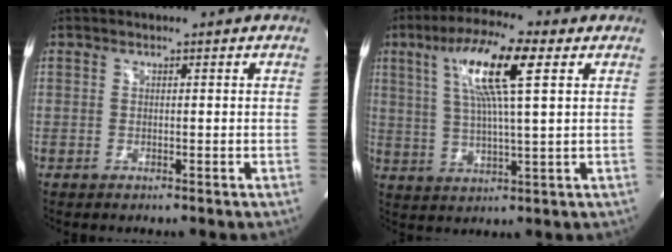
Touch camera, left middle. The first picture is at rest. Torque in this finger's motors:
{"motor_torque": [1.82, -0.32, 0.79, 0.17]}